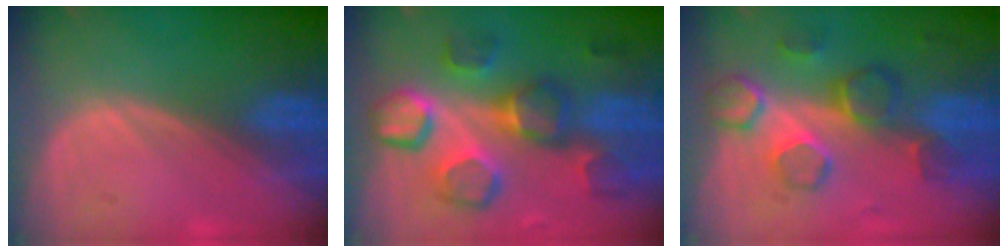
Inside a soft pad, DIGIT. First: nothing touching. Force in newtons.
{"total": 9.9, "press": 9.8, "slide": 1.6}
{"total": 8.6, "press": 7.7, "slide": 3.8}